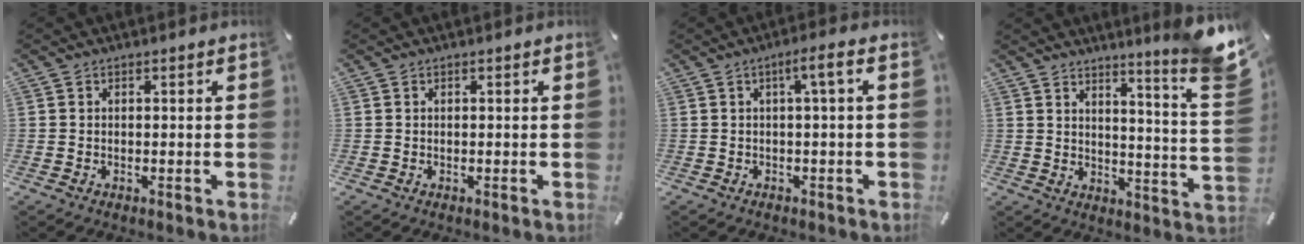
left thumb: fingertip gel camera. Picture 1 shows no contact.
{"total": 0.0}
{"total": 4.7, "force": [0.3, 0.5, 4.6], "torque": [-0.089, 0.005, 0.000]}
{"total": 9.8, "force": [7.0, -0.1, 6.9], "torque": [-0.101, -0.074, 0.109]}